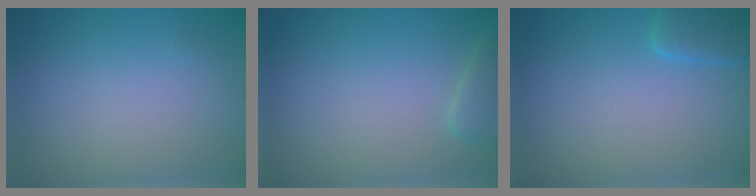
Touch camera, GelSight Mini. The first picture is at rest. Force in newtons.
{"total": 1.9, "press": 1.8, "slide": 0.2}
{"total": 2.6, "press": 2.6, "slide": 0.3}